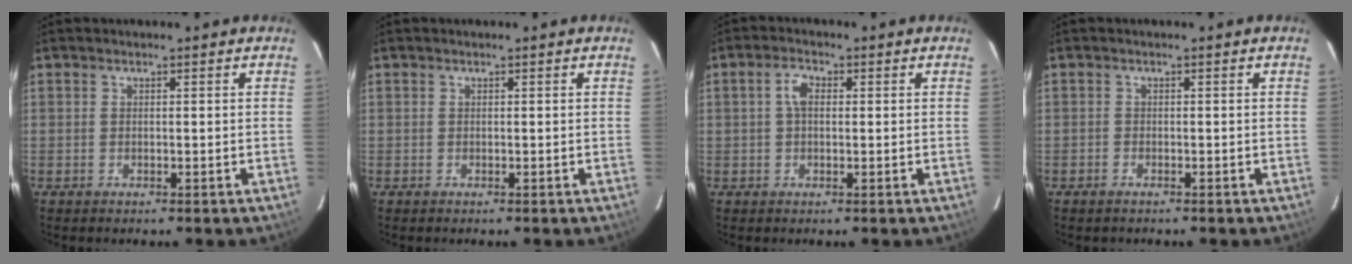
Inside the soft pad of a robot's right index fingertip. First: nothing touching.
{"total": 0.0}
{"total": 3.1, "force": [0.4, 1.9, 2.4], "torque": [-0.048, 0.010, 0.009]}
{"total": 1.0, "force": [-0.8, 0.6, 0.1], "torque": [-0.005, 0.001, -0.015]}